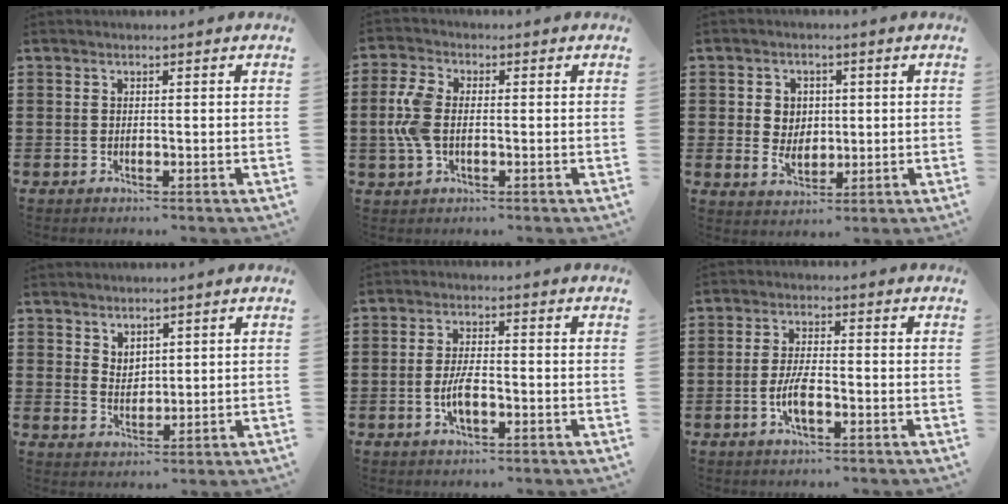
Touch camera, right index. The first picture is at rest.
{"total": 6.4, "force": [-0.3, 3.7, 5.1], "torque": [-0.133, -0.002, -0.013]}
{"total": 4.0, "force": [0.3, 3.5, 1.8], "torque": [-0.040, 0.007, 0.001]}
{"total": 2.9, "force": [2.6, 1.4, 0.0], "torque": [-0.007, 0.001, 0.050]}
{"total": 4.6, "force": [-1.3, 1.7, 4.0], "torque": [-0.092, -0.001, -0.029]}
{"total": 4.7, "force": [-1.6, 1.5, 4.2], "torque": [-0.093, 0.000, -0.034]}